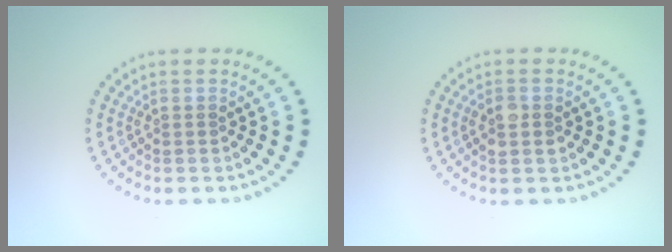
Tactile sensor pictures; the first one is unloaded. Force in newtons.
{"total": 1.7, "press": 1.7, "slide": 0.1}